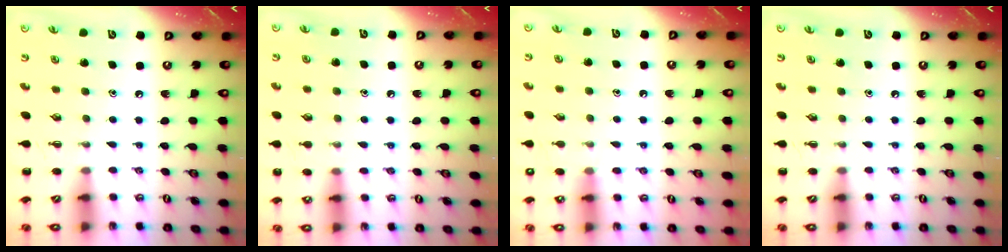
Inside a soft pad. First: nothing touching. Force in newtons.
{"total": 7.8, "press": 7.5, "slide": 2.3}
{"total": 8.4, "press": 8.2, "slide": 2.0}
{"total": 0.0}